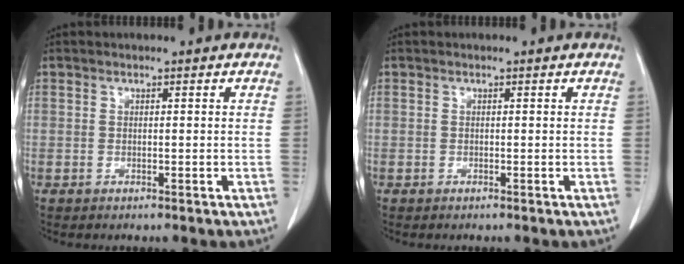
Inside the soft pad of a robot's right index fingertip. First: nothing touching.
{"total": 0.0}